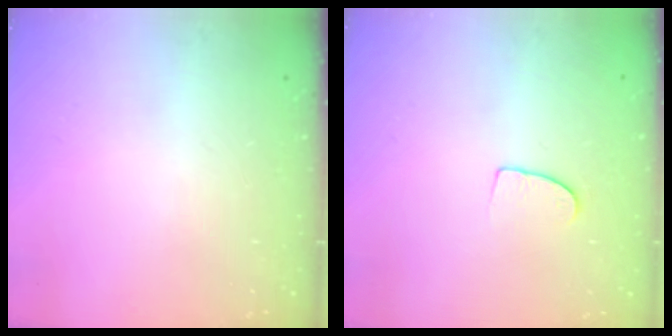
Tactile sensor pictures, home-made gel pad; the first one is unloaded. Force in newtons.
{"total": 6.8, "press": 6.8, "slide": 0.6}